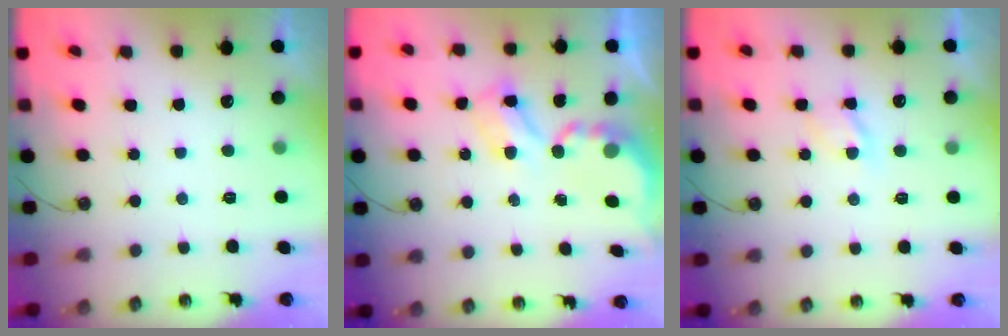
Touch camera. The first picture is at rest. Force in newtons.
{"total": 4.6, "press": 4.6, "slide": 0.6}
{"total": 5.7, "press": 5.7, "slide": 0.7}